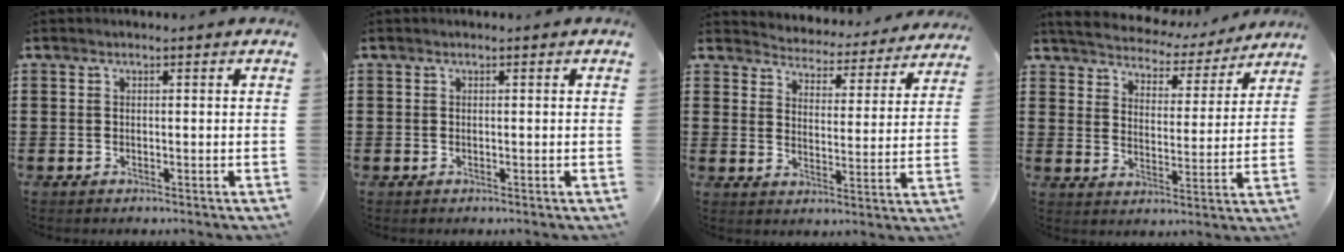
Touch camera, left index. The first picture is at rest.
{"total": 0.0}
{"total": 4.2, "force": [4.2, 0.0, -0.5], "torque": [-0.011, -0.045, 0.065]}
{"total": 4.4, "force": [4.4, 0.3, 0.0], "torque": [-0.028, -0.036, 0.071]}